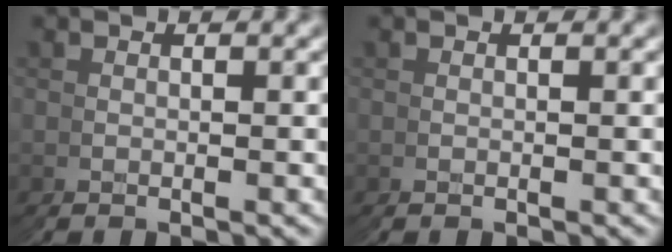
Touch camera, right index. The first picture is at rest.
{"total": 0.0}